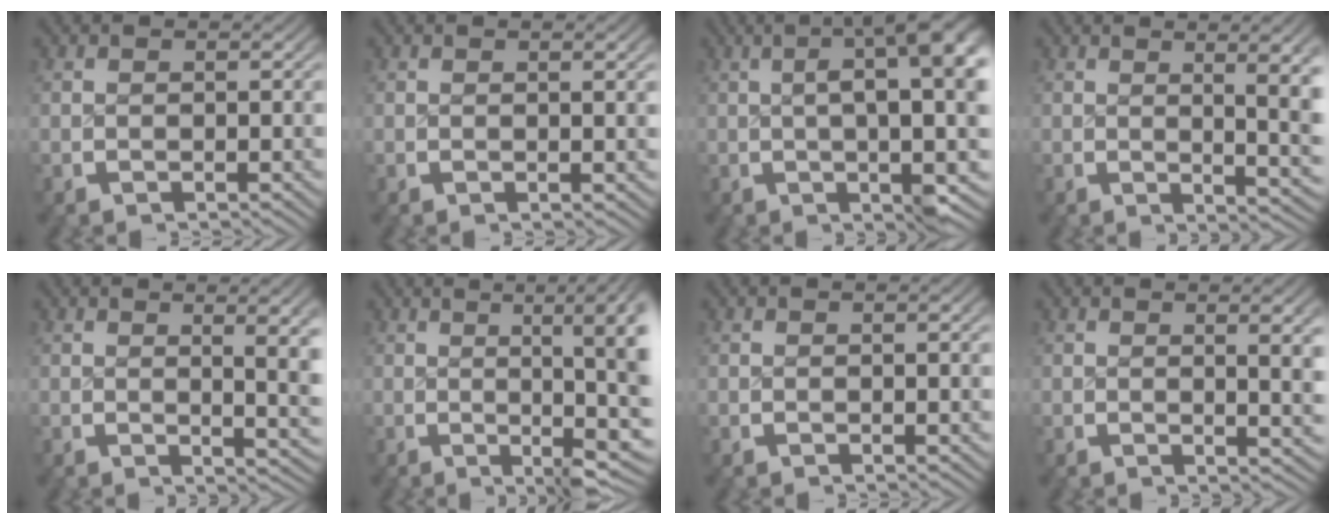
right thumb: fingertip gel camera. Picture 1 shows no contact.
{"total": 0.9, "force": [0.3, -0.1, 0.9], "torque": [-0.012, 0.001, 0.005]}
{"total": 12.2, "force": [2.8, 5.1, 10.7], "torque": [-0.116, 0.034, 0.019]}
{"total": 5.6, "force": [0.1, 1.9, 5.3], "torque": [-0.067, -0.006, 0.007]}
{"total": 4.9, "force": [0.5, 1.4, 4.7], "torque": [-0.055, -0.004, 0.011]}
{"total": 11.9, "force": [1.0, 4.5, 10.9], "torque": [-0.117, 0.007, 0.008]}
{"total": 0.6, "force": [0.1, -0.1, 0.6], "torque": [-0.007, 0.002, 0.003]}
{"total": 3.5, "force": [0.7, 0.6, 3.4], "torque": [-0.039, -0.004, 0.013]}